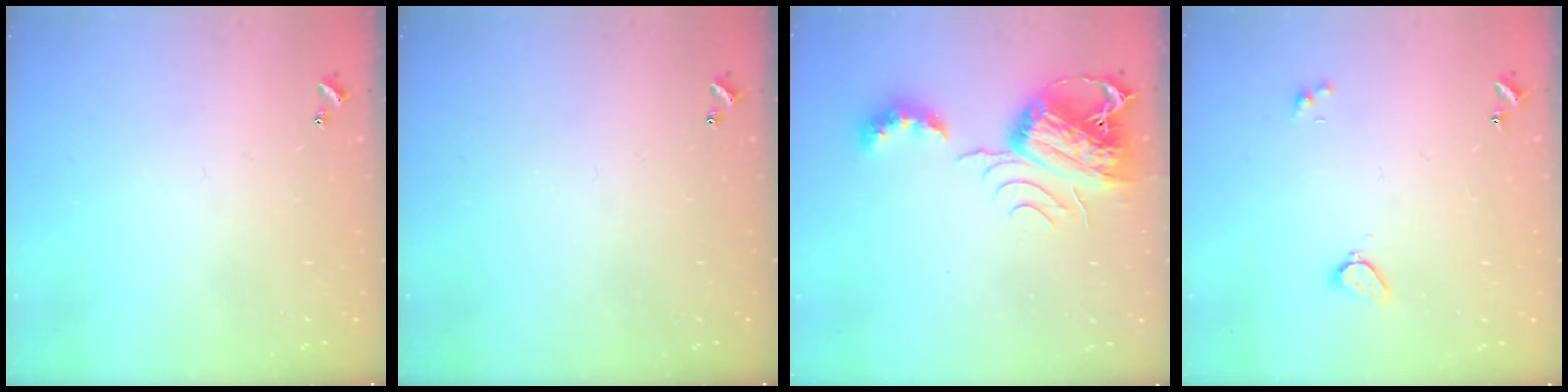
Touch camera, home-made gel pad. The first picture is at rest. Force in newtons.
{"total": 0.0}
{"total": 10.9, "press": 10.8, "slide": 1.3}
{"total": 2.0, "press": 2.0, "slide": 0.5}